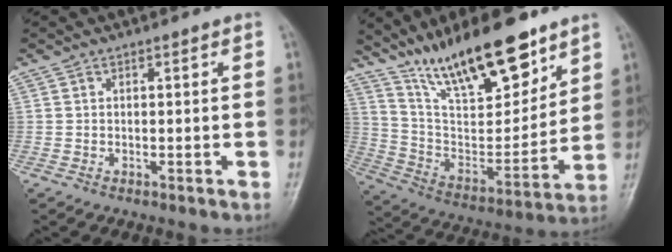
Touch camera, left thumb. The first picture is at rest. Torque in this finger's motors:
{"motor_torque": [0.67, 0.68, 1.40, -1.37, 0.26]}